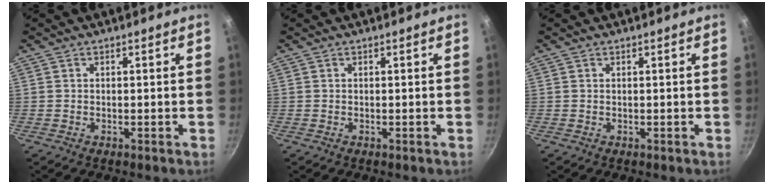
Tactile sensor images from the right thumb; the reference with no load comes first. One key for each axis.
{"total": 0.0}
{"total": 0.0}